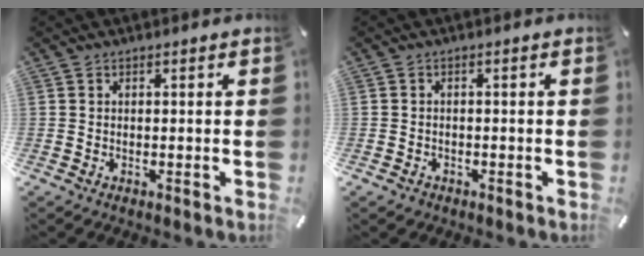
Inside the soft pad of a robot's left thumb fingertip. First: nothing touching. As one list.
[{"total": 1.2, "force": [-0.8, 0.9, 0.3], "torque": [-0.007, 0.004, -0.020]}]